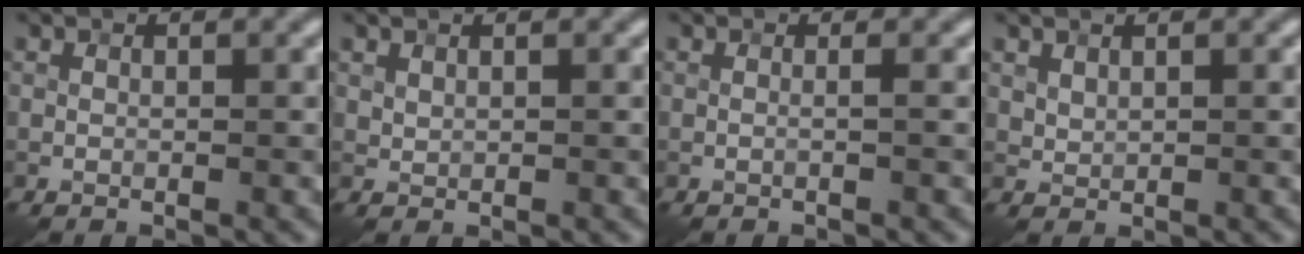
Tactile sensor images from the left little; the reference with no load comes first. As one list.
[{"total": 0.6, "force": [0.5, 0.2, 0.1], "torque": [-0.005, -0.001, 0.013]}, {"total": 0.7, "force": [0.0, 0.2, 0.7], "torque": [-0.011, -0.004, -0.010]}, {"total": 0.9, "force": [0.7, 0.4, 0.3], "torque": [-0.011, -0.002, 0.019]}]